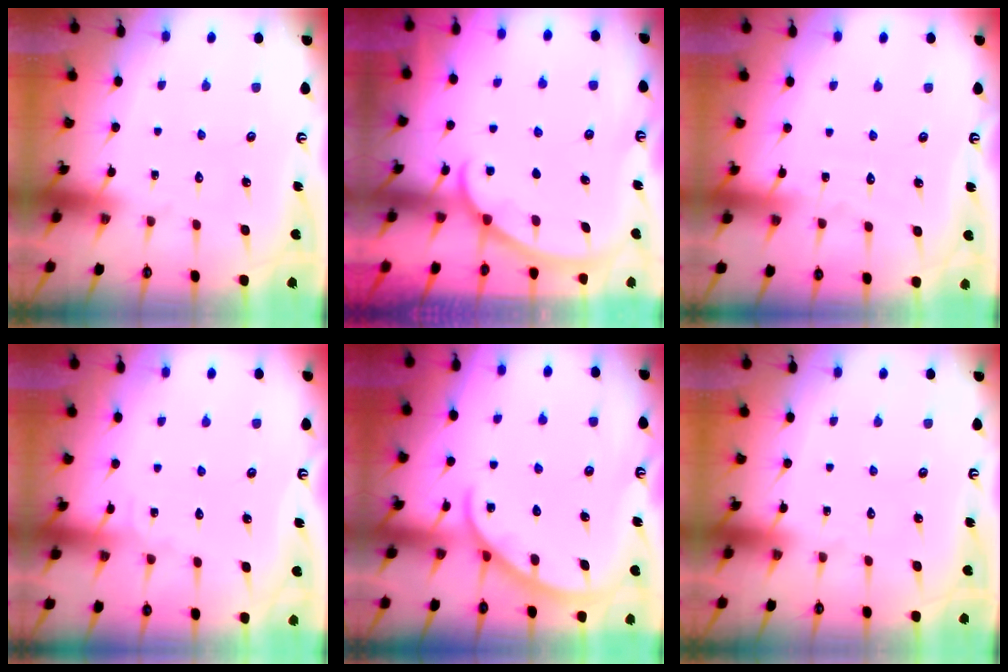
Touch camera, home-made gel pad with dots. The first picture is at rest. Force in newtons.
{"total": 1.4, "press": 1.4, "slide": 0.2}
{"total": 2.4, "press": 2.4, "slide": 0.2}
{"total": 3.9, "press": 3.8, "slide": 0.4}
{"total": 2.7, "press": 2.6, "slide": 0.3}
{"total": 0.0}